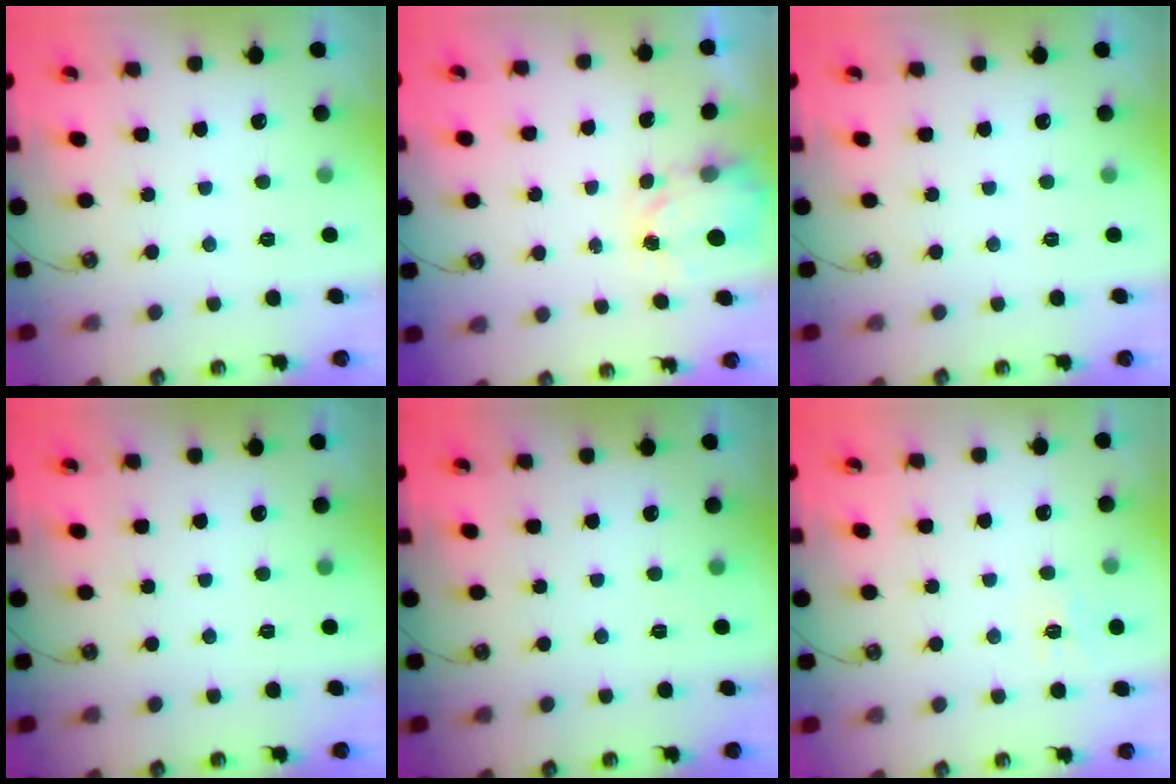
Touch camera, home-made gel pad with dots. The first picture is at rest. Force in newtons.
{"total": 2.6, "press": 2.6, "slide": 0.4}
{"total": 0.0}
{"total": 0.0}
{"total": 0.0}
{"total": 7.0, "press": 7.0, "slide": 0.5}